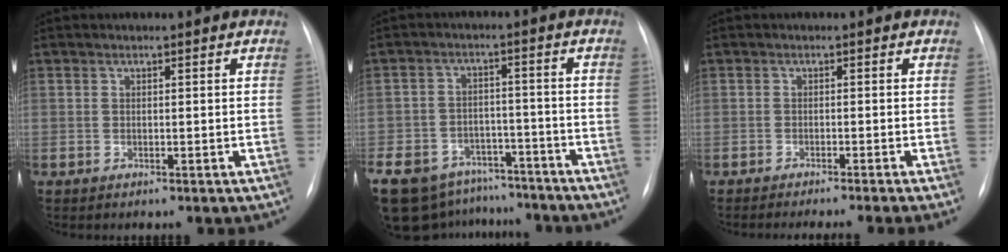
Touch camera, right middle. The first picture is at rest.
{"total": 19.7, "force": [-14.9, 10.6, 7.2], "torque": [-0.204, -0.006, -0.211]}
{"total": 7.9, "force": [-6.7, -1.4, 4.0], "torque": [-0.023, -0.016, -0.092]}